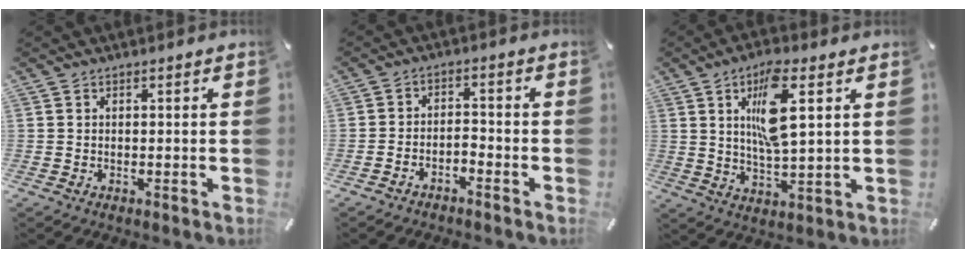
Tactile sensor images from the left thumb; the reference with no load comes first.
{"total": 3.1, "force": [-2.8, 1.0, 0.8], "torque": [-0.014, 0.016, -0.054]}
{"total": 11.5, "force": [4.3, 3.5, 10.1], "torque": [-0.191, -0.006, 0.064]}